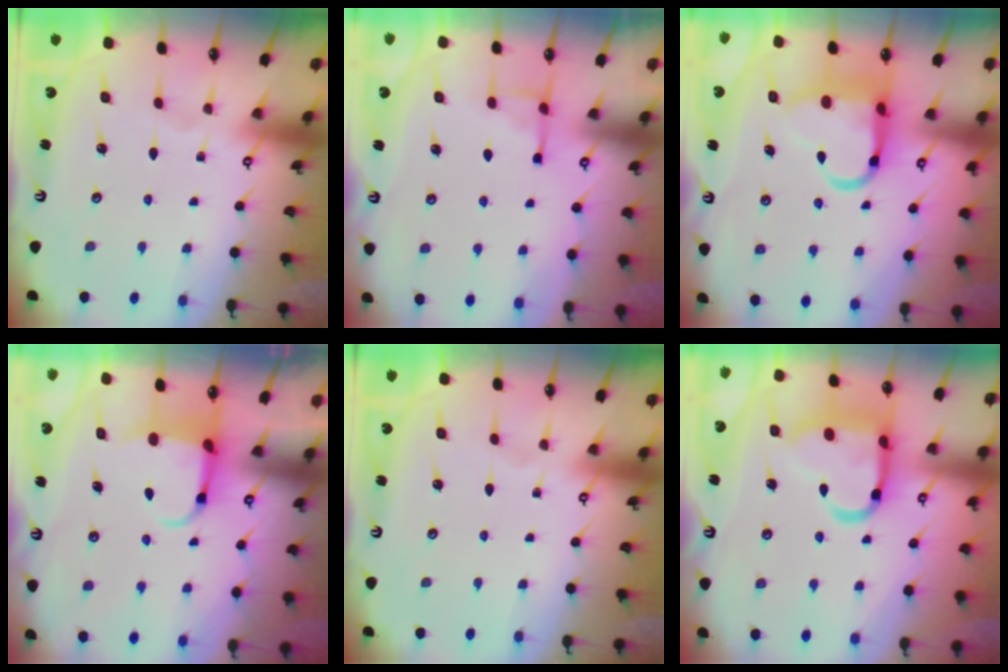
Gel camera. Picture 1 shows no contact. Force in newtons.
{"total": 4.1, "press": 4.1, "slide": 0.7}
{"total": 12.2, "press": 12.1, "slide": 1.9}
{"total": 4.0, "press": 3.8, "slide": 0.9}
{"total": 0.0}
{"total": 17.3, "press": 17.2, "slide": 1.8}